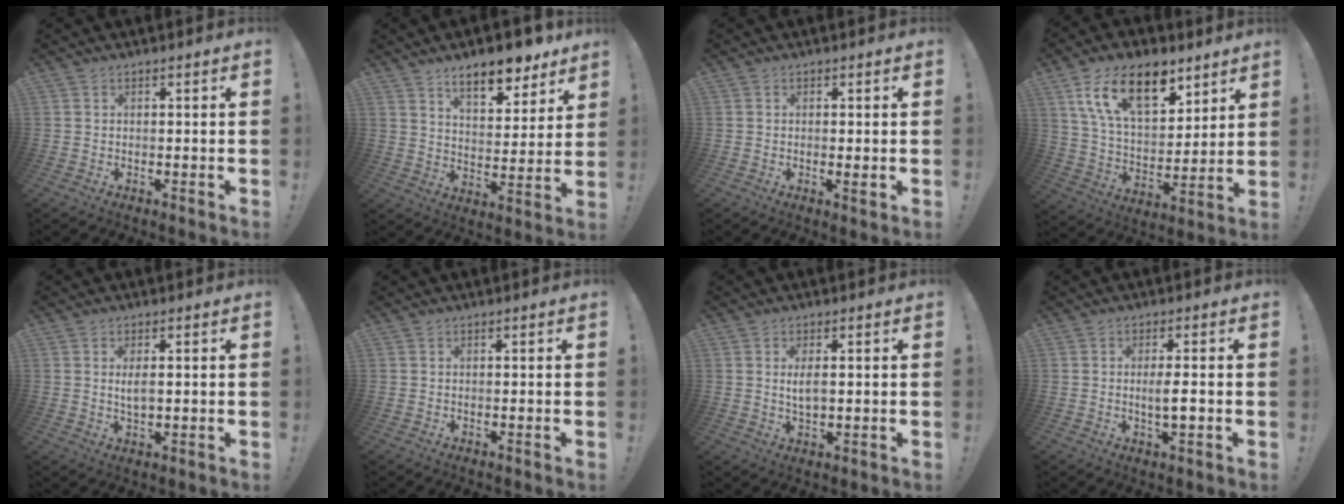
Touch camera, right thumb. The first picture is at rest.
{"total": 12.7, "force": [9.4, 4.9, 6.9], "torque": [-0.091, -0.064, 0.160]}
{"total": 1.8, "force": [0.0, 0.2, 1.8], "torque": [-0.027, -0.003, 0.000]}
{"total": 18.7, "force": [10.5, 9.5, 12.2], "torque": [-0.202, -0.046, 0.189]}
{"total": 2.9, "force": [0.4, 1.1, 2.7], "torque": [-0.044, -0.005, 0.005]}
{"total": 0.0}
{"total": 3.7, "force": [0.6, 1.4, 3.4], "torque": [-0.063, -0.007, 0.006]}
{"total": 3.9, "force": [-0.6, 0.6, 3.8], "torque": [-0.063, -0.001, -0.013]}